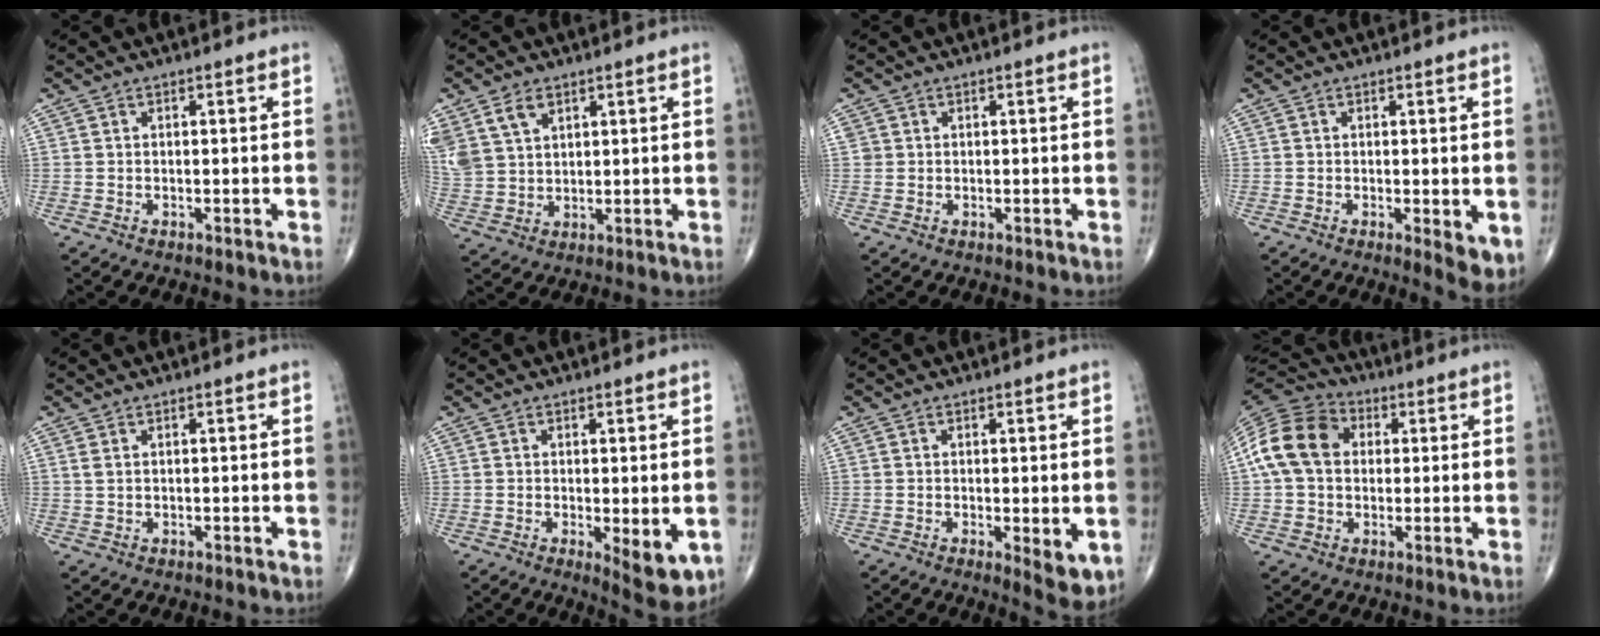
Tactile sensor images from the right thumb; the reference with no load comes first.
{"total": 9.6, "force": [5.0, 6.4, 5.2], "torque": [-0.109, -0.004, 0.112]}
{"total": 1.0, "force": [0.2, 1.0, 0.1], "torque": [0.007, 0.002, 0.003]}
{"total": 4.9, "force": [-0.9, 1.5, 4.6], "torque": [-0.059, -0.015, -0.011]}
{"total": 1.0, "force": [0.5, 0.6, 0.7], "torque": [-0.018, 0.006, 0.014]}
{"total": 7.2, "force": [-1.6, 2.4, 6.6], "torque": [-0.082, -0.021, -0.017]}
{"total": 5.6, "force": [-1.0, 1.8, 5.2], "torque": [-0.066, -0.017, -0.011]}
{"total": 14.7, "force": [2.2, 11.2, 9.2], "torque": [-0.171, 0.030, 0.032]}